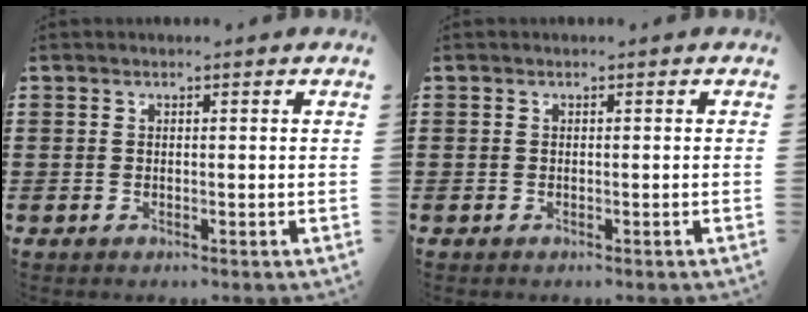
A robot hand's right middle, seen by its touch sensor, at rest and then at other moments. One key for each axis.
{"total": 0.0}